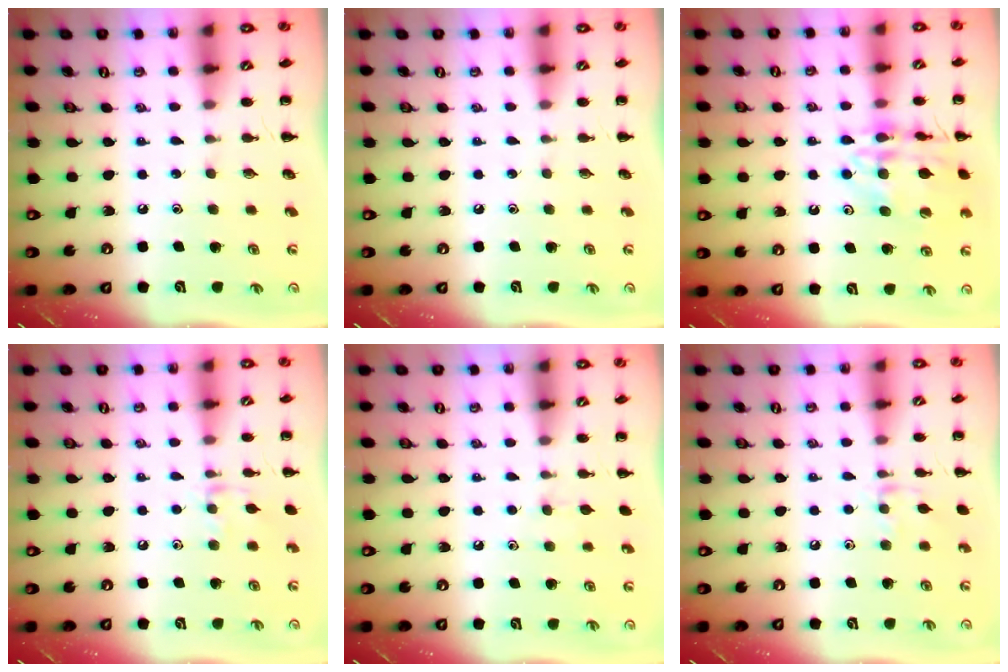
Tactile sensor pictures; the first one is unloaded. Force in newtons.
{"total": 0.0}
{"total": 16.0, "press": 16.0, "slide": 1.7}
{"total": 7.8, "press": 7.6, "slide": 1.3}
{"total": 3.3, "press": 3.0, "slide": 1.3}
{"total": 7.8, "press": 7.6, "slide": 1.3}